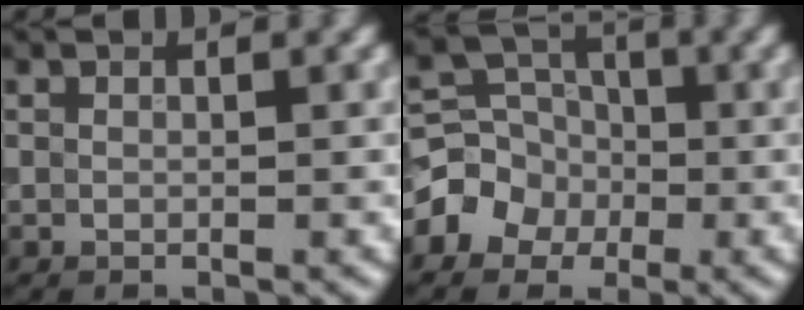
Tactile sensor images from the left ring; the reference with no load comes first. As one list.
[{"total": 3.9, "force": [-1.5, 3.4, 1.1], "torque": [-0.007, 0.009, -0.039]}]